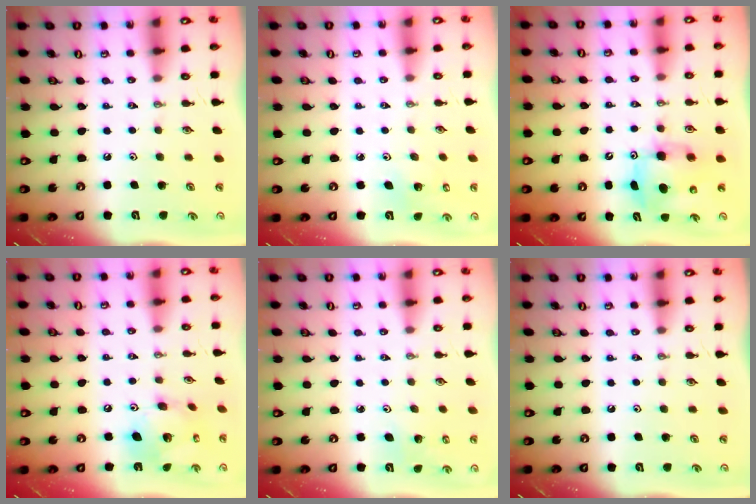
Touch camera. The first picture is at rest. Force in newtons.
{"total": 3.4, "press": 3.4, "slide": 0.2}
{"total": 7.1, "press": 6.8, "slide": 1.9}
{"total": 14.8, "press": 14.7, "slide": 1.5}
{"total": 2.8, "press": 2.8, "slide": 0.2}
{"total": 0.0}